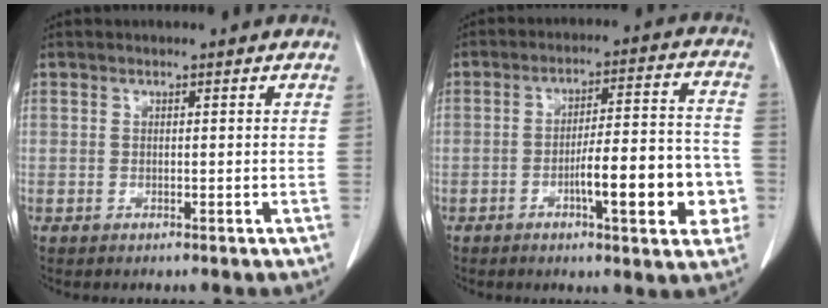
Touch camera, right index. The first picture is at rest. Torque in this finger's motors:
{"motor_torque": [1.65, -0.49, 0.83, 0.16]}